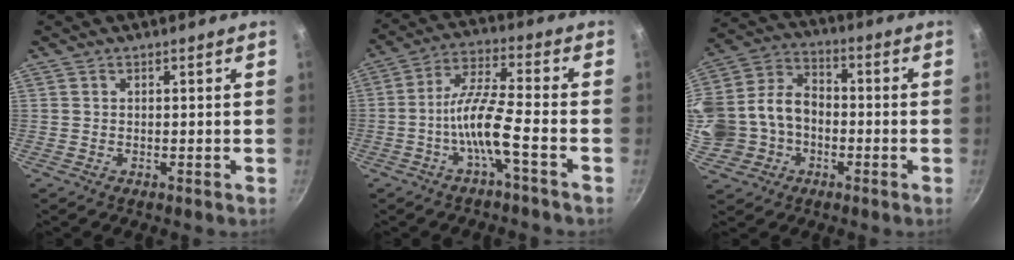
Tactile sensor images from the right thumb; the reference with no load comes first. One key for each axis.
{"total": 9.0, "fx": -3.7, "fy": 1.5, "fz": 8.1, "tx": -0.164, "ty": 0.040, "tz": -0.075}
{"total": 20.6, "fx": -3.5, "fy": 16.7, "fz": 11.6, "tx": -0.271, "ty": 0.066, "tz": -0.058}